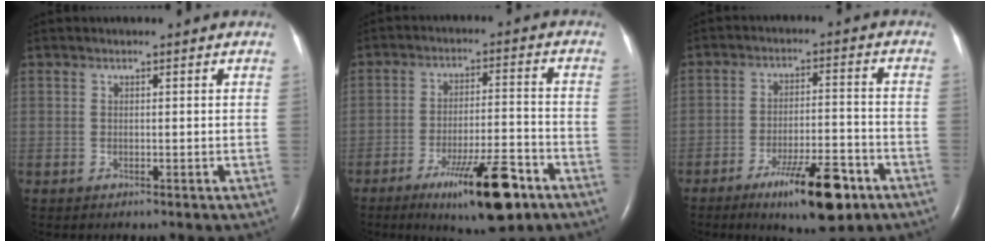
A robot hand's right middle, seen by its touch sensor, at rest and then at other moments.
{"total": 12.5, "force": [-7.5, 2.0, 9.8], "torque": [-0.162, -0.015, -0.113]}
{"total": 11.2, "force": [-6.7, 2.2, 8.7], "torque": [-0.141, -0.010, -0.101]}